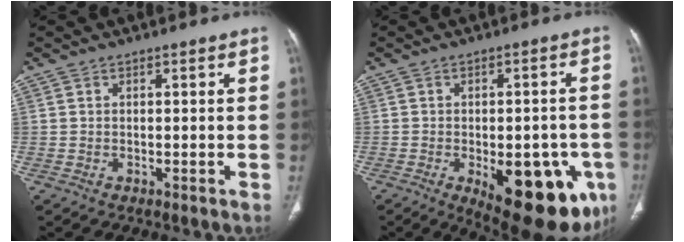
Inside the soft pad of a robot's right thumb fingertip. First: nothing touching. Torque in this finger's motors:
{"motor_torque": [1.94, 3.03, 0.14, -0.14, 0.43]}